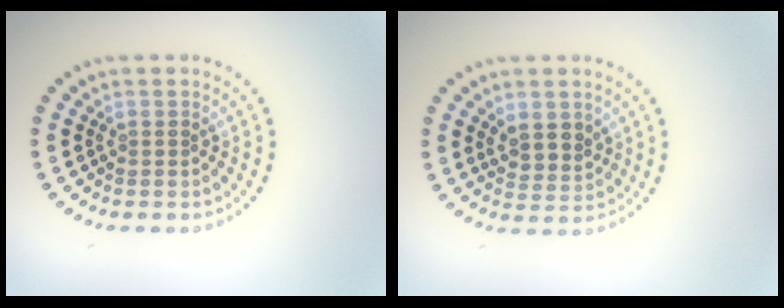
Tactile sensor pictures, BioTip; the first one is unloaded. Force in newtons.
{"total": 2.6, "press": 2.3, "slide": 1.2}